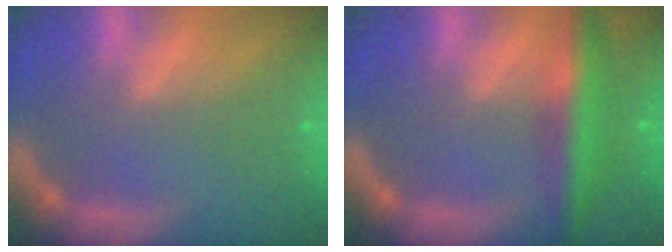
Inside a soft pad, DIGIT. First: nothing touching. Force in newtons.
{"total": 7.0}